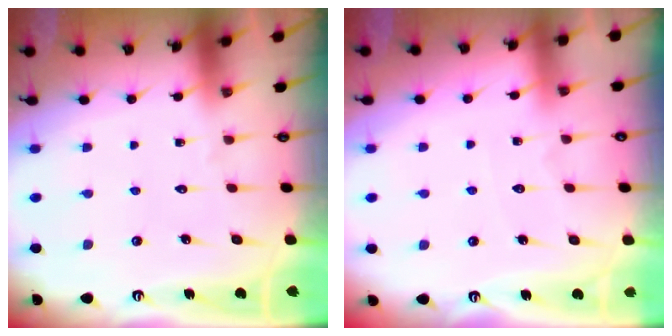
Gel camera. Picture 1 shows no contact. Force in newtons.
{"total": 3.5, "press": 3.4, "slide": 0.5}